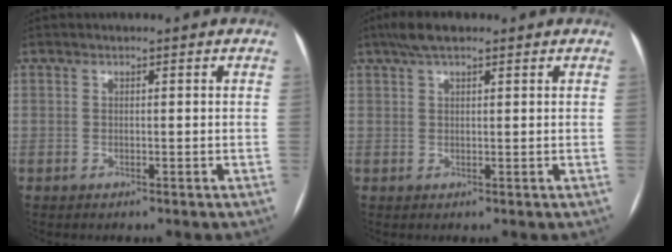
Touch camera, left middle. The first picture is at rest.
{"total": 4.3, "force": [3.0, 1.3, 2.8], "torque": [-0.057, 0.022, 0.054]}